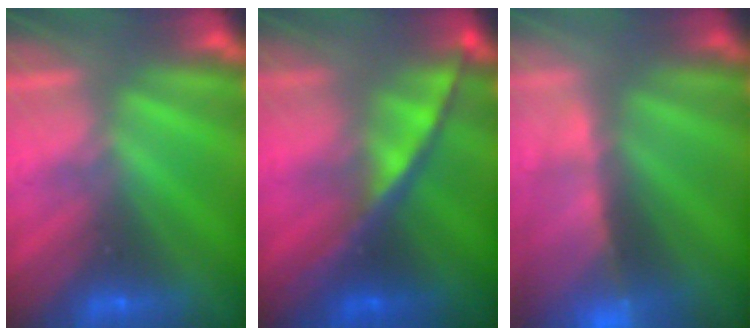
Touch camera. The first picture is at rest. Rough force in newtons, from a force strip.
{"total": 7.6}
{"total": 9.3}